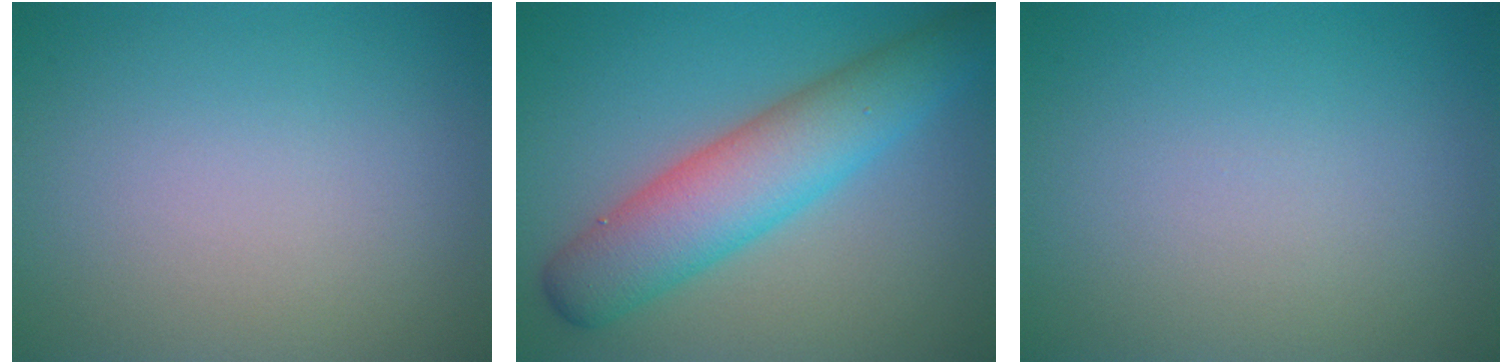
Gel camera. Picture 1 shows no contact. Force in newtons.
{"total": 7.1, "press": 7.1, "slide": 0.1}
{"total": 0.0}